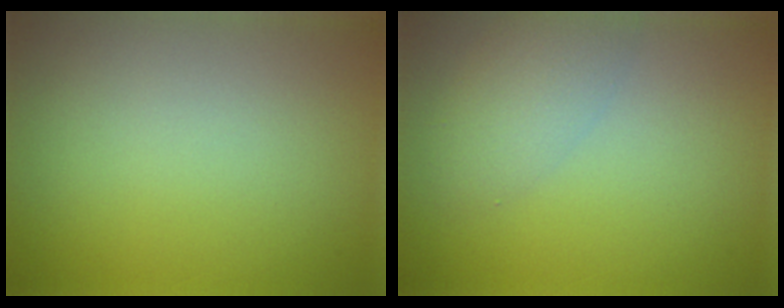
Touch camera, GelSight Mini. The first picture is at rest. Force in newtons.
{"total": 3.0, "press": 3.0, "slide": 0.1}